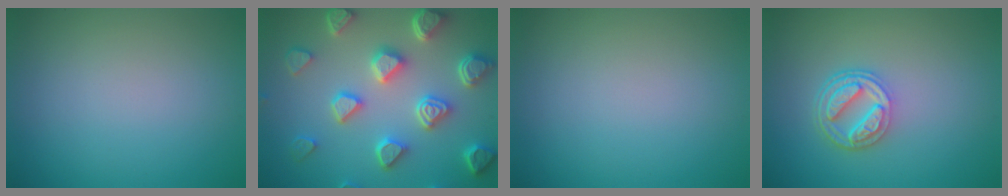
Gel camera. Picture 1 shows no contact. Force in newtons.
{"total": 6.9, "press": 5.6, "slide": 4.1}
{"total": 0.0}
{"total": 4.3, "press": 3.2, "slide": 2.8}